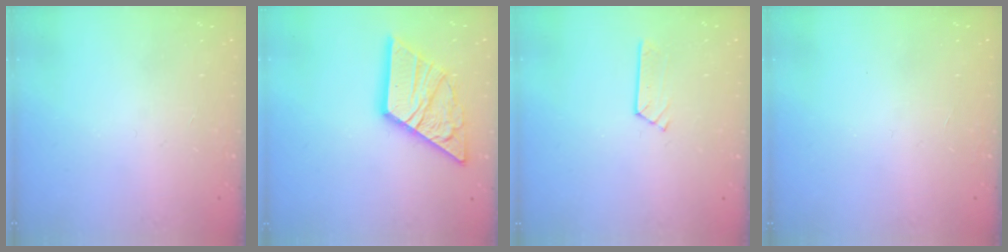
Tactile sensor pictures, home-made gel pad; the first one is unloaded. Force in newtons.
{"total": 18.7, "press": 18.6, "slide": 2.0}
{"total": 2.9, "press": 2.9, "slide": 0.3}
{"total": 0.0}